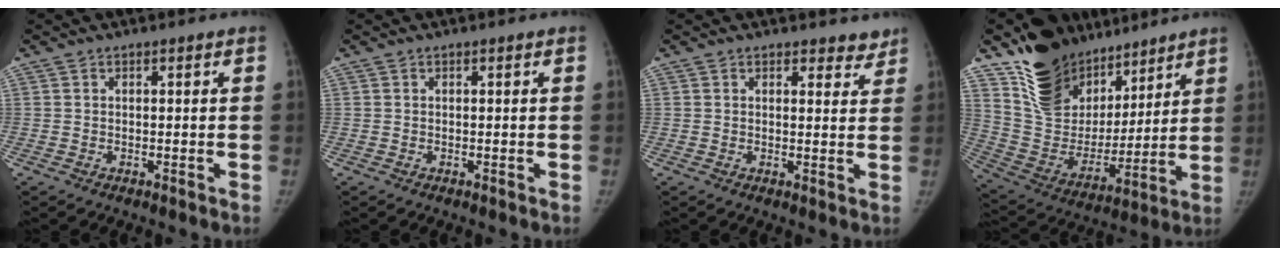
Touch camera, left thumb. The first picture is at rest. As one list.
[{"total": 0.0}, {"total": 3.3, "force": [2.8, 1.6, 0.7], "torque": [0.020, -0.017, 0.028]}, {"total": 22.3, "force": [15.0, 13.9, 9.0], "torque": [-0.105, -0.072, 0.269]}]